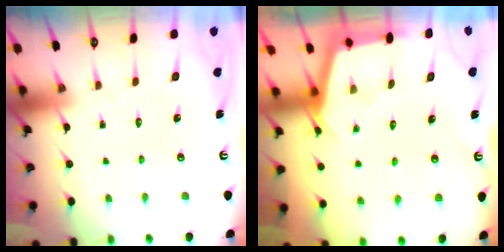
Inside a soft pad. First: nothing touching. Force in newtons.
{"total": 2.4, "press": 2.4, "slide": 0.1}